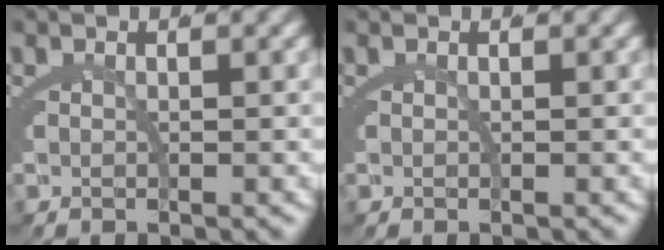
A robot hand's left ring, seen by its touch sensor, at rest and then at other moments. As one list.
[{"total": 0.0}]